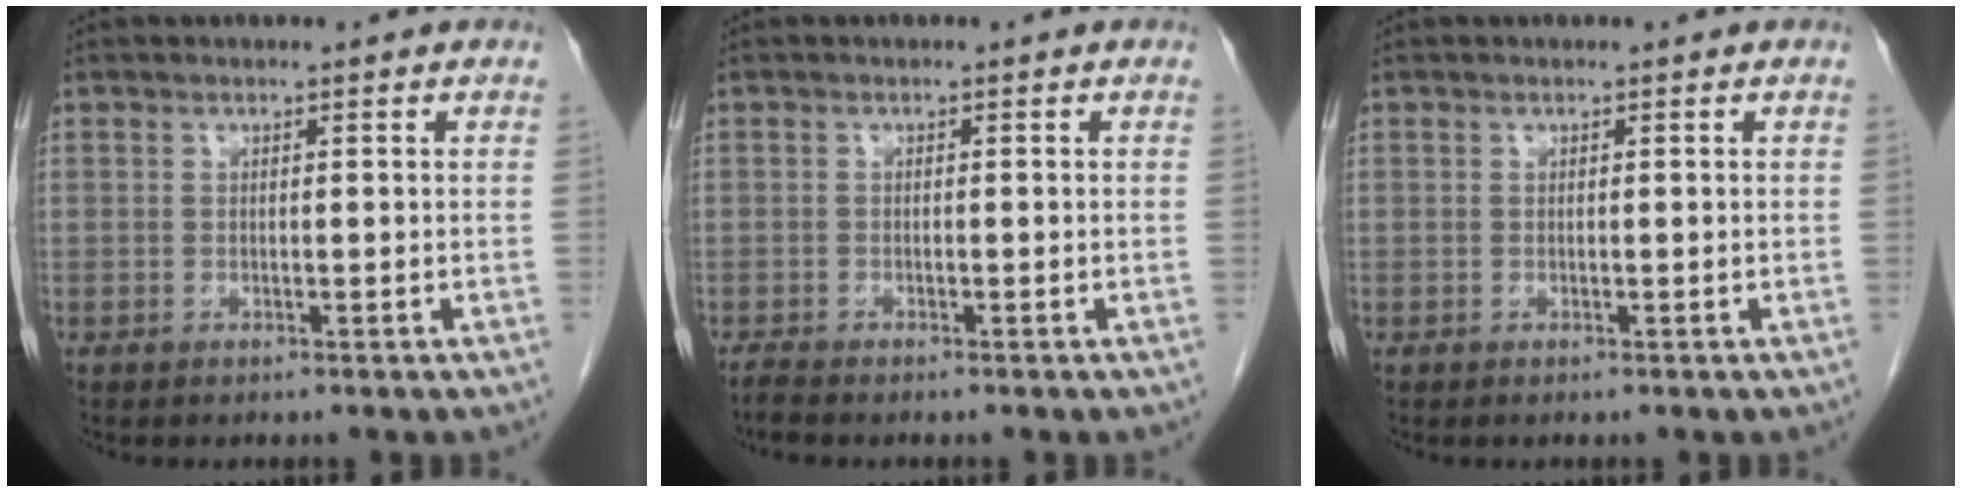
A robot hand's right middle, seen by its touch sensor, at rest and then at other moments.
{"total": 1.2, "force": [-1.1, -0.1, 0.4], "torque": [-0.018, -0.006, -0.025]}
{"total": 0.0}